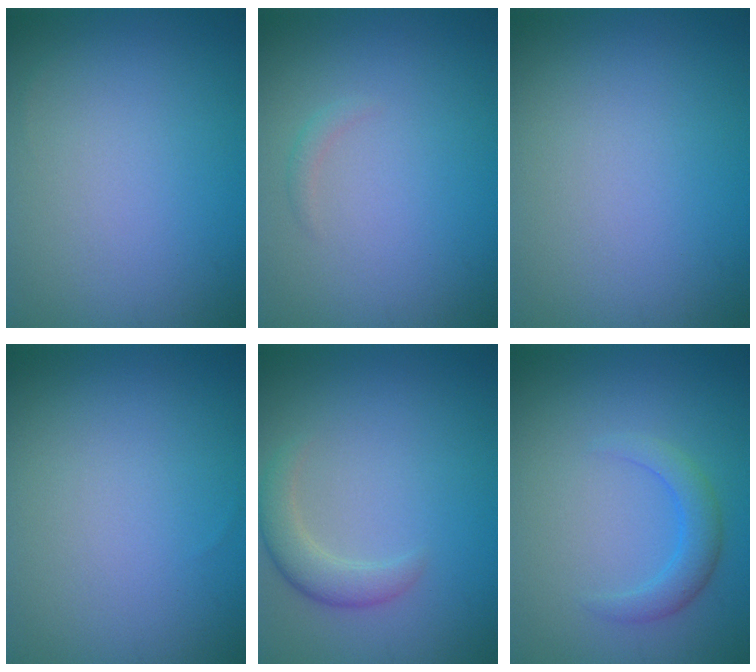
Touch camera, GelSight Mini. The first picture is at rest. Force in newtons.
{"total": 0.7, "press": 0.7, "slide": 0.1}
{"total": 0.0}
{"total": 0.0}
{"total": 2.5, "press": 2.5, "slide": 0.2}
{"total": 2.3, "press": 2.3, "slide": 0.1}